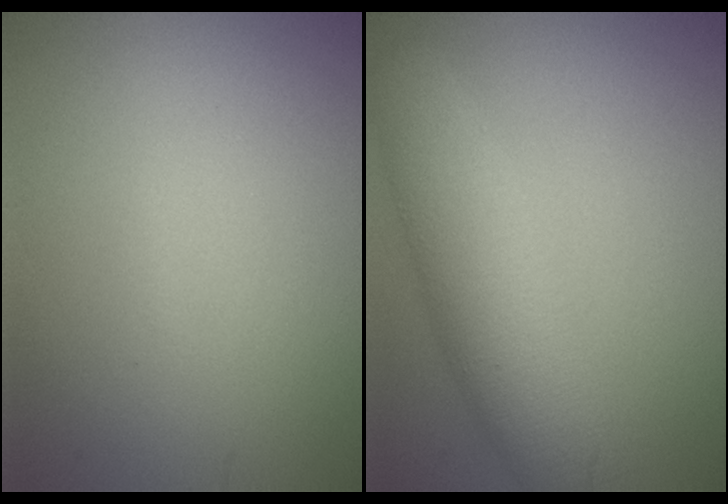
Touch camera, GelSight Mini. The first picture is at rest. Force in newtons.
{"total": 6.0, "press": 6.0, "slide": 0.1}